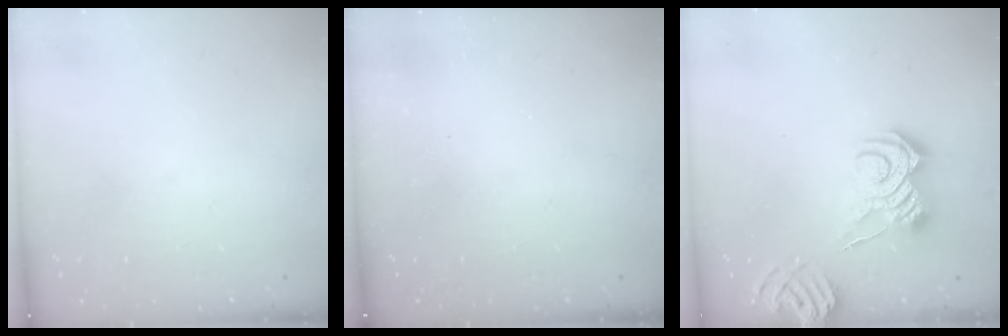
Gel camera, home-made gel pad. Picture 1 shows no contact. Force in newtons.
{"total": 2.5, "press": 2.4, "slide": 0.8}
{"total": 10.7, "press": 10.6, "slide": 1.2}